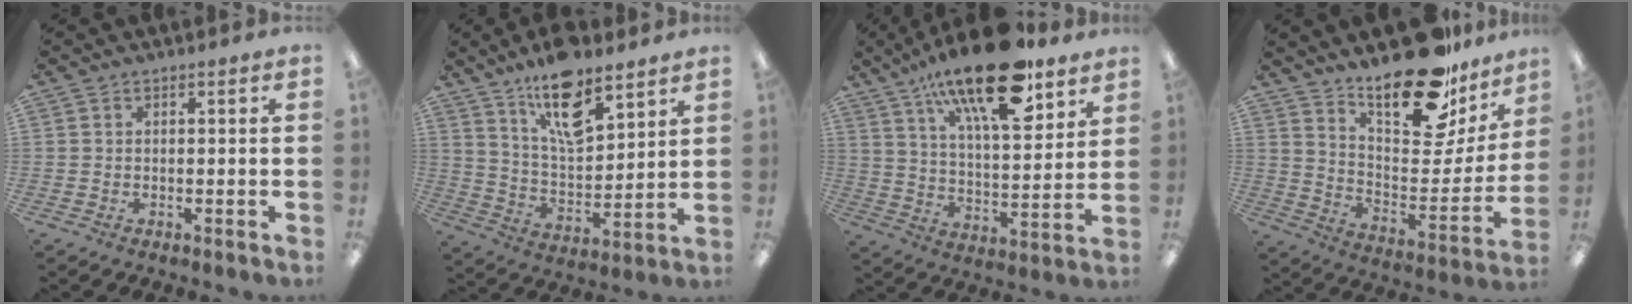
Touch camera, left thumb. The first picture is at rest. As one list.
[{"total": 15.4, "force": [10.8, 6.0, 9.2], "torque": [-0.156, -0.050, 0.185]}, {"total": 22.3, "force": [15.4, 7.6, 14.3], "torque": [-0.233, -0.084, 0.257]}, {"total": 23.1, "force": [18.7, 8.2, 10.8], "torque": [-0.148, -0.137, 0.316]}]